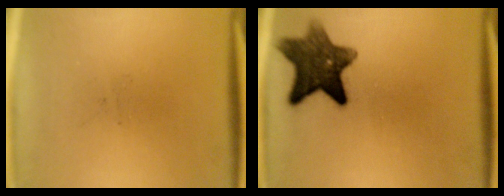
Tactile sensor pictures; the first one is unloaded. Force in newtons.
{"total": 10.1}